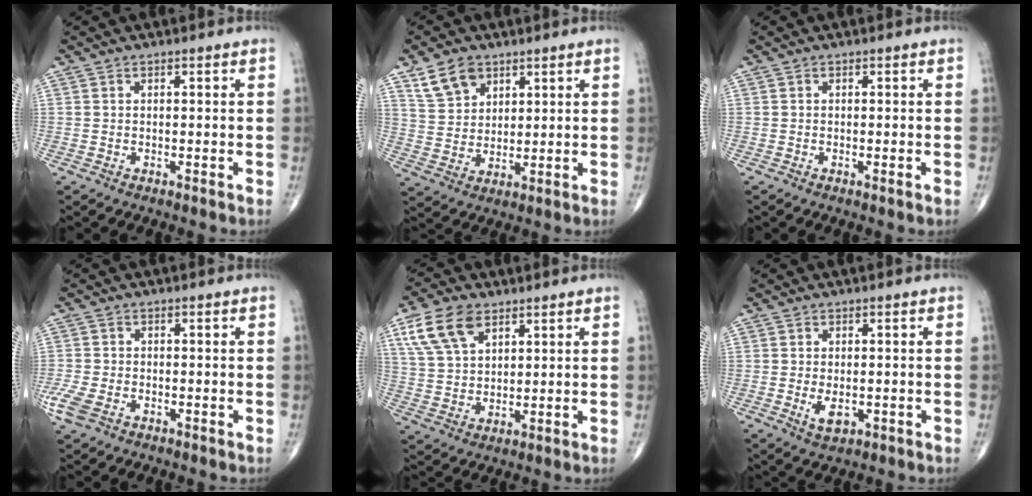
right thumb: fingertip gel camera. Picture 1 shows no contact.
{"total": 7.6, "force": [4.7, 5.0, 3.4], "torque": [-0.045, -0.021, 0.096]}
{"total": 0.6, "force": [-0.1, 0.0, 0.5], "torque": [-0.010, -0.001, -0.002]}
{"total": 4.9, "force": [-2.4, 2.8, 3.2], "torque": [-0.087, 0.001, -0.046]}
{"total": 10.6, "force": [5.6, 6.1, 6.7], "torque": [-0.123, -0.011, 0.113]}
{"total": 3.5, "force": [-0.7, 1.9, 2.8], "torque": [-0.046, -0.006, -0.007]}